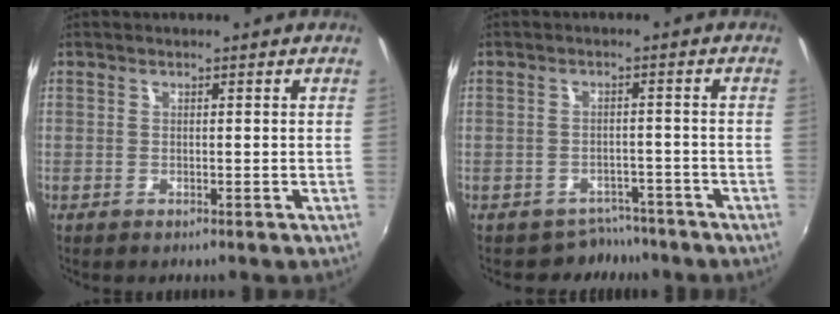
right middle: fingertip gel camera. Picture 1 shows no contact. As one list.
[{"total": 5.1, "force": [-4.1, 2.9, 0.0], "torque": [-0.004, 0.010, -0.057]}]